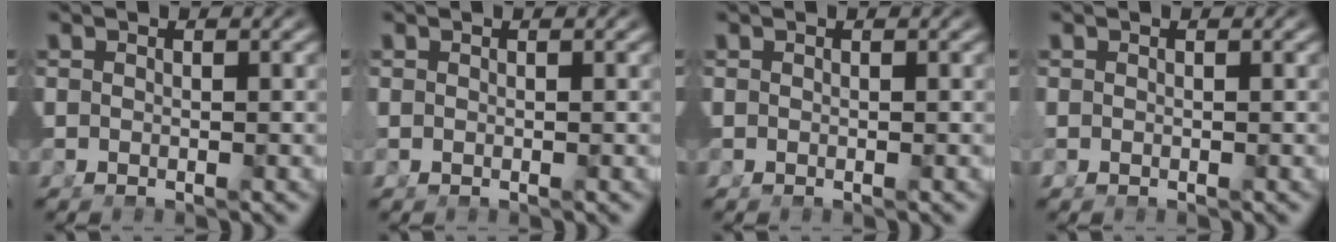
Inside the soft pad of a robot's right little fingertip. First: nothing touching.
{"total": 0.7, "force": [0.1, 0.5, 0.5], "torque": [-0.017, -0.005, 0.004]}
{"total": 0.0}
{"total": 1.0, "force": [-0.2, 0.8, 0.6], "torque": [-0.022, -0.005, 0.000]}